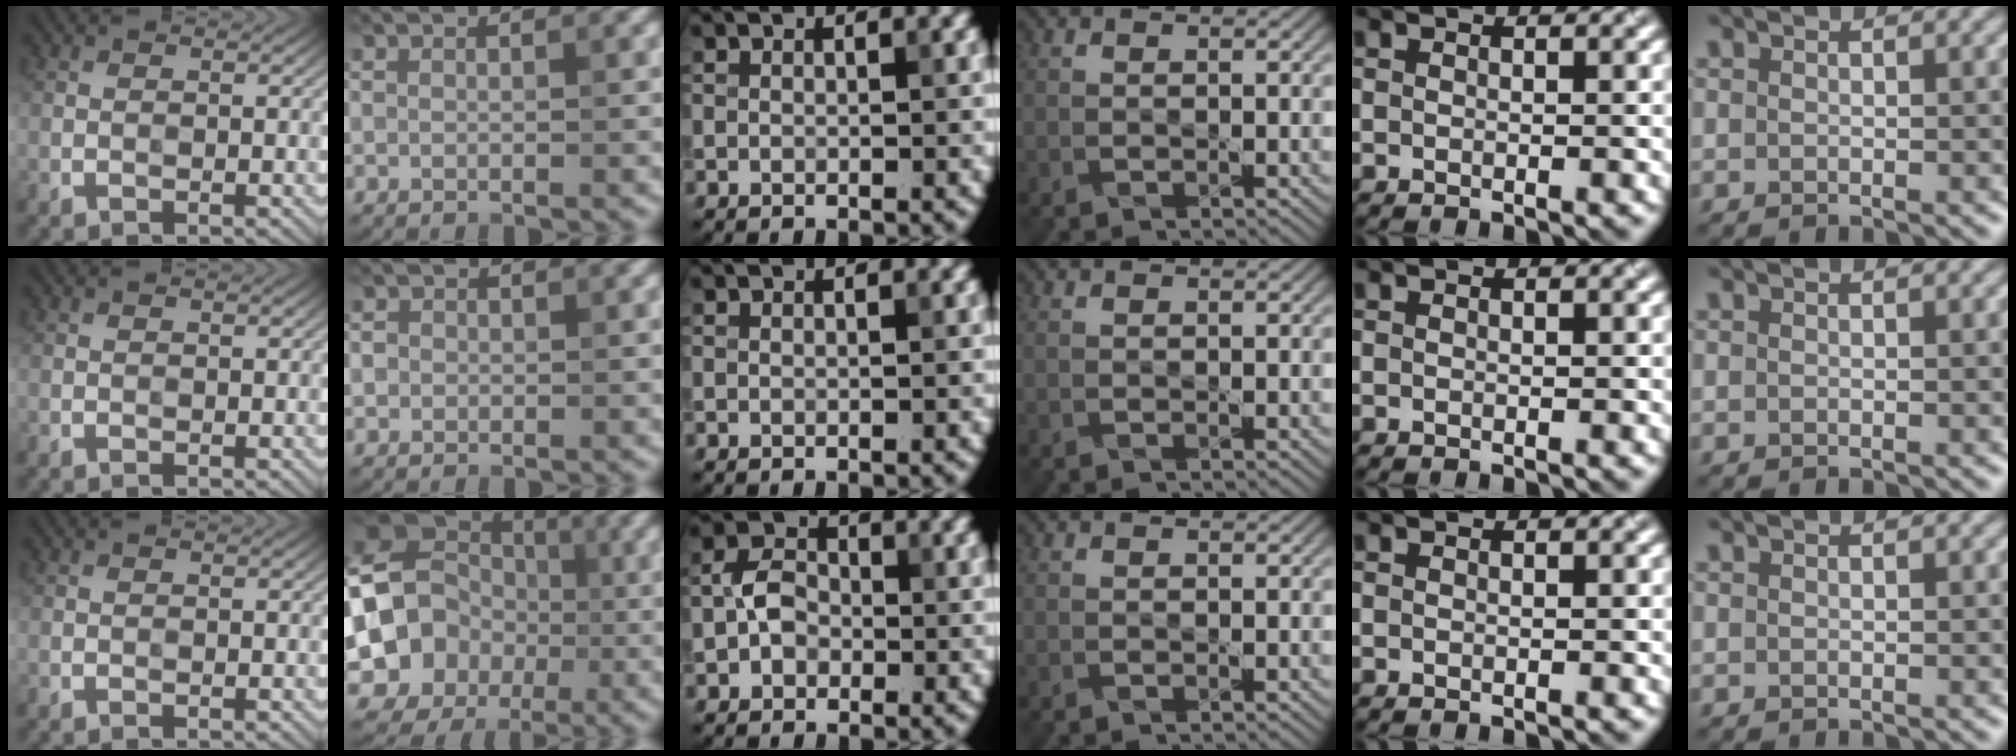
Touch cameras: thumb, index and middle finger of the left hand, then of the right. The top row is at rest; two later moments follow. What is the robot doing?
{"motion": "dispense", "object": "soap dispenser"}